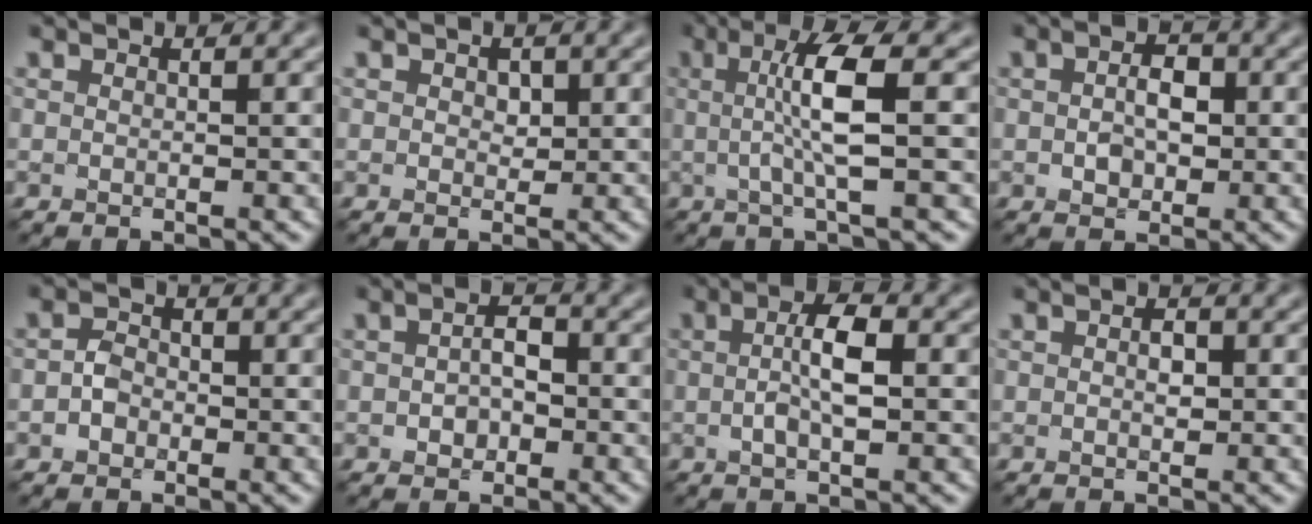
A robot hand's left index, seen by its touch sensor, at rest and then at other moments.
{"total": 1.1, "force": [0.3, 0.8, 0.7], "torque": [-0.010, -0.002, 0.005]}
{"total": 4.9, "force": [0.3, 0.7, 4.9], "torque": [-0.091, 0.004, 0.005]}
{"total": 3.0, "force": [0.0, 2.0, 2.2], "torque": [-0.041, 0.001, -0.002]}
{"total": 1.6, "force": [-0.6, 1.3, 0.6], "torque": [-0.009, 0.004, -0.016]}
{"total": 2.5, "force": [-0.2, 1.6, 1.9], "torque": [-0.036, 0.001, -0.007]}
{"total": 3.7, "force": [0.0, 1.2, 3.5], "torque": [-0.066, 0.004, -0.003]}
{"total": 1.2, "force": [0.1, 0.7, 1.0], "torque": [-0.015, 0.001, 0.000]}